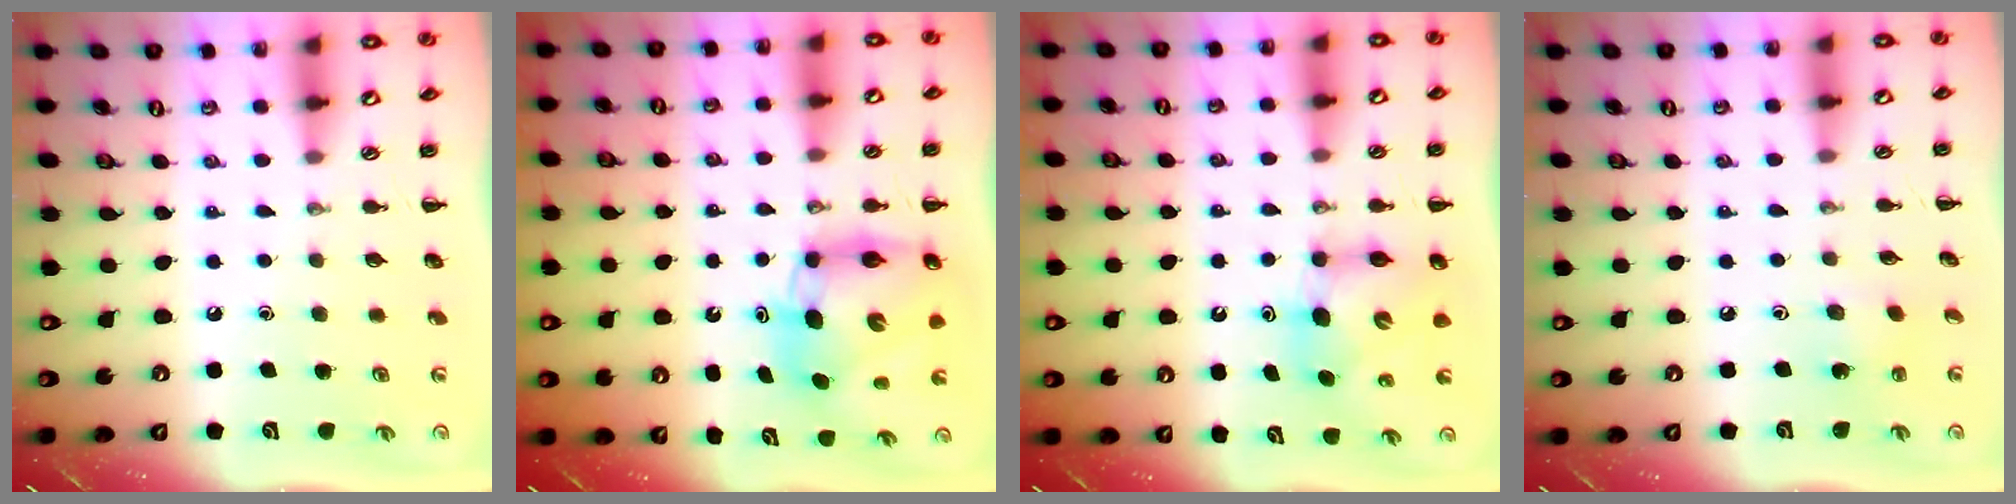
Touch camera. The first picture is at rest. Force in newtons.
{"total": 8.2, "press": 7.9, "slide": 2.4}
{"total": 8.5, "press": 8.4, "slide": 1.7}
{"total": 2.5, "press": 2.4, "slide": 0.8}